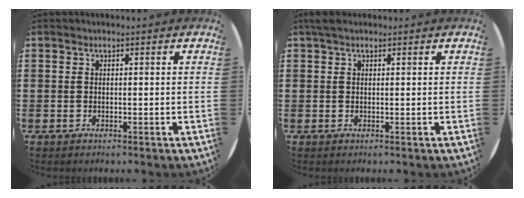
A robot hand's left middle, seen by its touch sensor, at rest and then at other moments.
{"total": 1.2, "force": [0.9, 0.6, 0.6], "torque": [-0.005, 0.003, 0.013]}